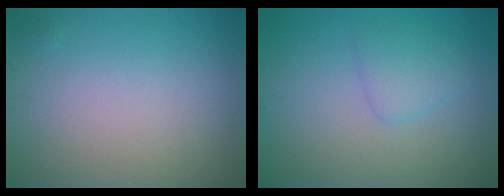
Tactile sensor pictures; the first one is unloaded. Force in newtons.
{"total": 1.9, "press": 1.9, "slide": 0.2}